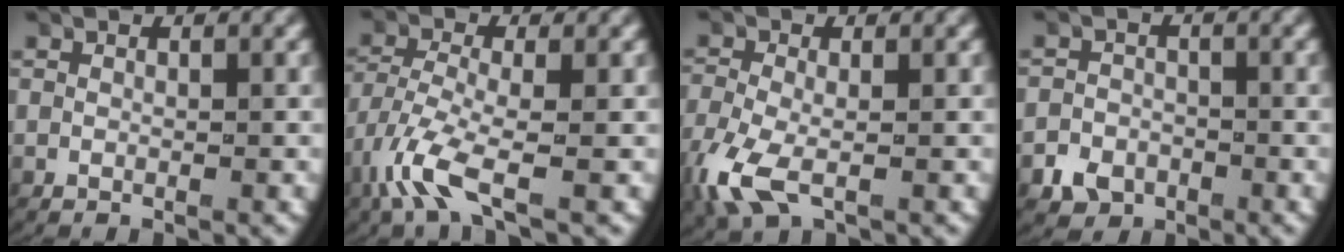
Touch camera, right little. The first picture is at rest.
{"total": 3.9, "force": [-2.0, 1.7, 2.9], "torque": [-0.090, -0.030, -0.024]}
{"total": 3.8, "force": [-1.7, 2.2, 2.5], "torque": [-0.080, -0.021, -0.022]}
{"total": 2.5, "force": [-1.9, 1.7, 0.1], "torque": [0.001, -0.011, -0.031]}